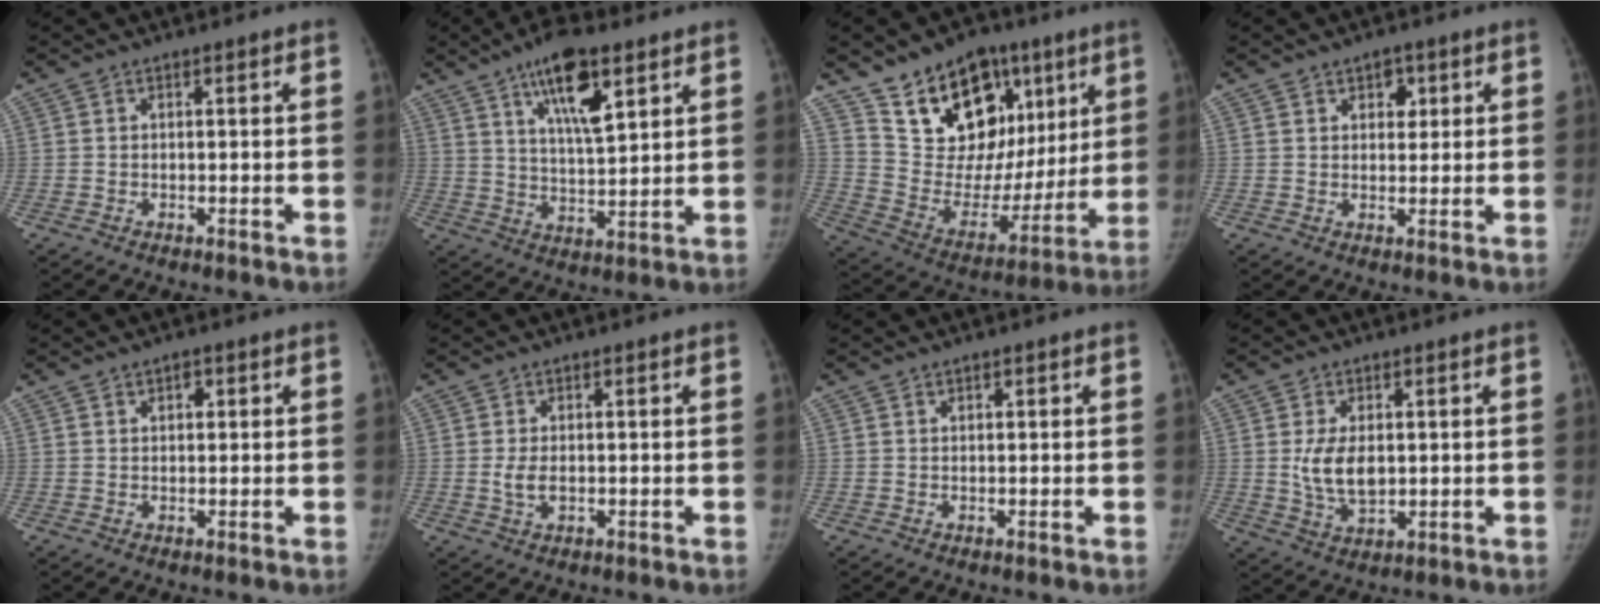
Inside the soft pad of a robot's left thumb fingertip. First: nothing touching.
{"total": 12.6, "force": [6.9, 4.2, 9.7], "torque": [-0.147, -0.033, 0.120]}
{"total": 23.2, "force": [12.0, 15.3, 12.7], "torque": [-0.132, -0.027, 0.212]}
{"total": 3.9, "force": [1.8, 2.7, 2.1], "torque": [-0.006, -0.008, 0.026]}
{"total": 2.1, "force": [1.0, 1.4, 1.3], "torque": [-0.010, -0.003, 0.015]}
{"total": 2.9, "force": [0.0, 1.7, 2.3], "torque": [-0.048, -0.006, 0.002]}
{"total": 0.9, "force": [0.6, 0.5, 0.4], "torque": [-0.002, -0.003, 0.009]}
{"total": 7.8, "force": [0.8, 4.7, 6.2], "torque": [-0.104, -0.012, 0.025]}